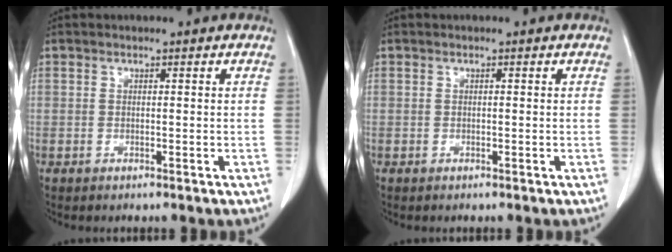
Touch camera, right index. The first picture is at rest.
{"total": 0.0}